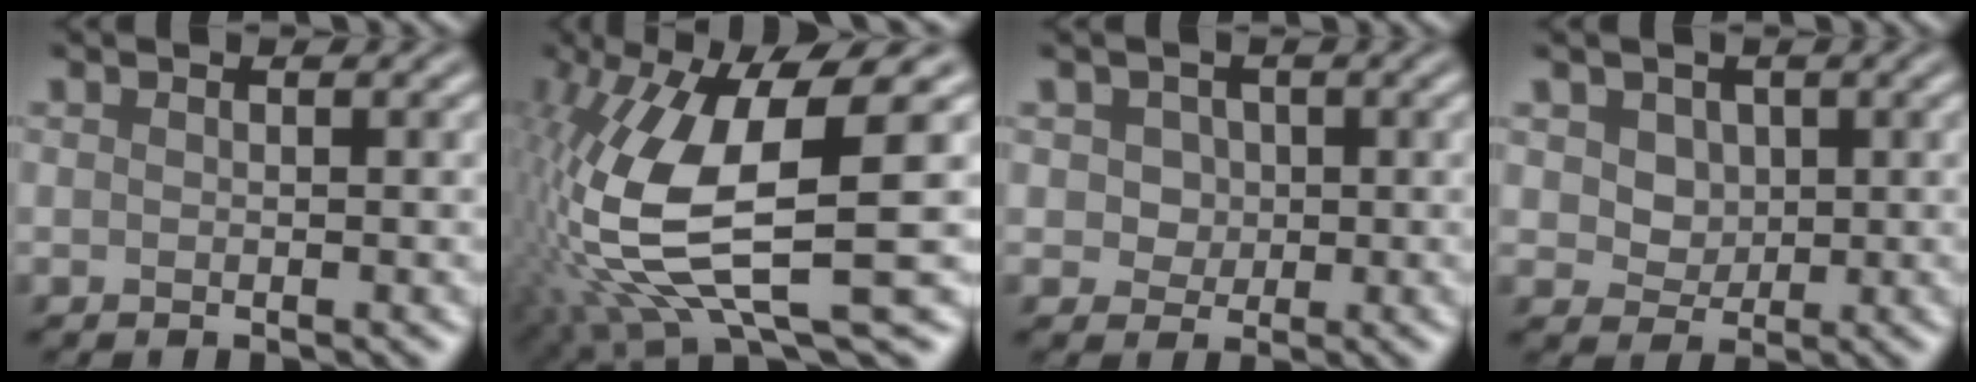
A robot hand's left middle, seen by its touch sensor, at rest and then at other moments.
{"total": 12.3, "force": [-0.9, 3.7, 11.7], "torque": [-0.254, -0.018, -0.009]}
{"total": 3.3, "force": [1.3, 2.7, 1.5], "torque": [-0.025, 0.011, 0.015]}
{"total": 3.9, "force": [1.7, 3.0, 1.8], "torque": [-0.045, 0.001, 0.031]}